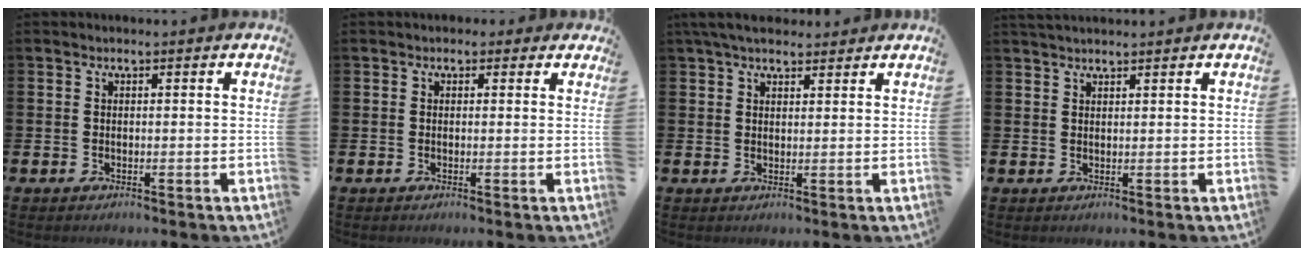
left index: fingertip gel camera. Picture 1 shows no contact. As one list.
[{"total": 0.9, "force": [0.3, 0.8, 0.1], "torque": [-0.001, 0.010, 0.004]}, {"total": 4.3, "force": [3.7, 1.6, 1.4], "torque": [-0.024, -0.012, 0.067]}, {"total": 1.5, "force": [1.5, 0.2, 0.3], "torque": [-0.004, -0.001, 0.027]}]